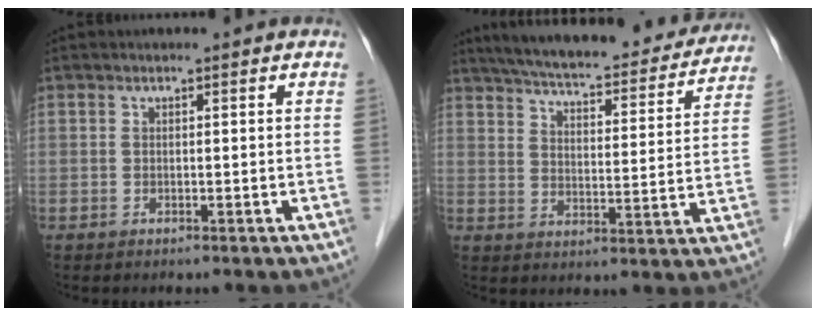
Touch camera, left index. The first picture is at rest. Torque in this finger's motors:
{"motor_torque": [0.00, -0.58, 0.42, 0.09]}